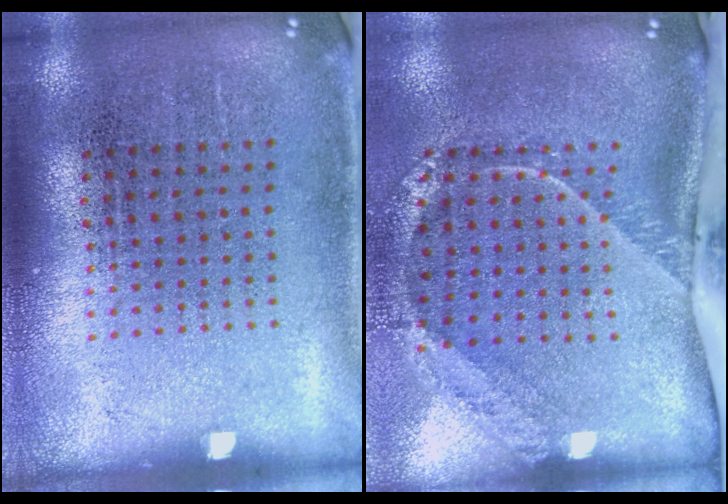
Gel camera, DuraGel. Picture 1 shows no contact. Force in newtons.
{"total": 2.7, "press": 1.8, "slide": 2.0}